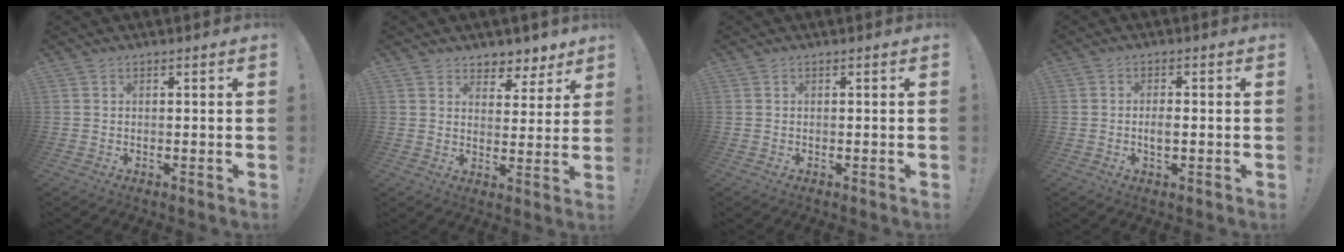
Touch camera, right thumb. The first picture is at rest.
{"total": 5.5, "force": [4.5, 3.1, 0.7], "torque": [0.001, -0.047, 0.084]}
{"total": 0.0}
{"total": 2.9, "force": [-0.6, 1.1, 2.6], "torque": [-0.048, -0.002, -0.015]}